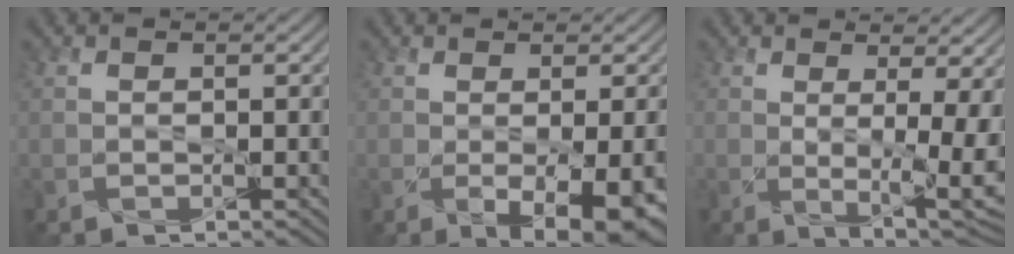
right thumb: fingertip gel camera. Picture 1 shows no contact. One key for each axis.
{"total": 6.1, "fx": -1.5, "fy": 2.0, "fz": 5.6, "tx": -0.090, "ty": -0.025, "tz": -0.003}
{"total": 8.8, "fx": 0.1, "fy": 2.8, "fz": 8.3, "tx": -0.104, "ty": -0.014, "tz": 0.013}